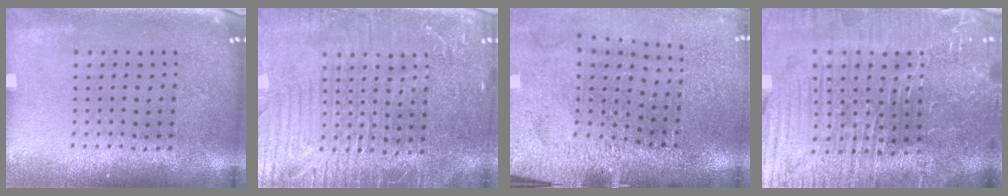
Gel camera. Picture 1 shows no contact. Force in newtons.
{"total": 4.2, "press": 4.0, "slide": 1.4}
{"total": 3.1, "press": 3.0, "slide": 0.7}
{"total": 5.7, "press": 5.4, "slide": 1.7}